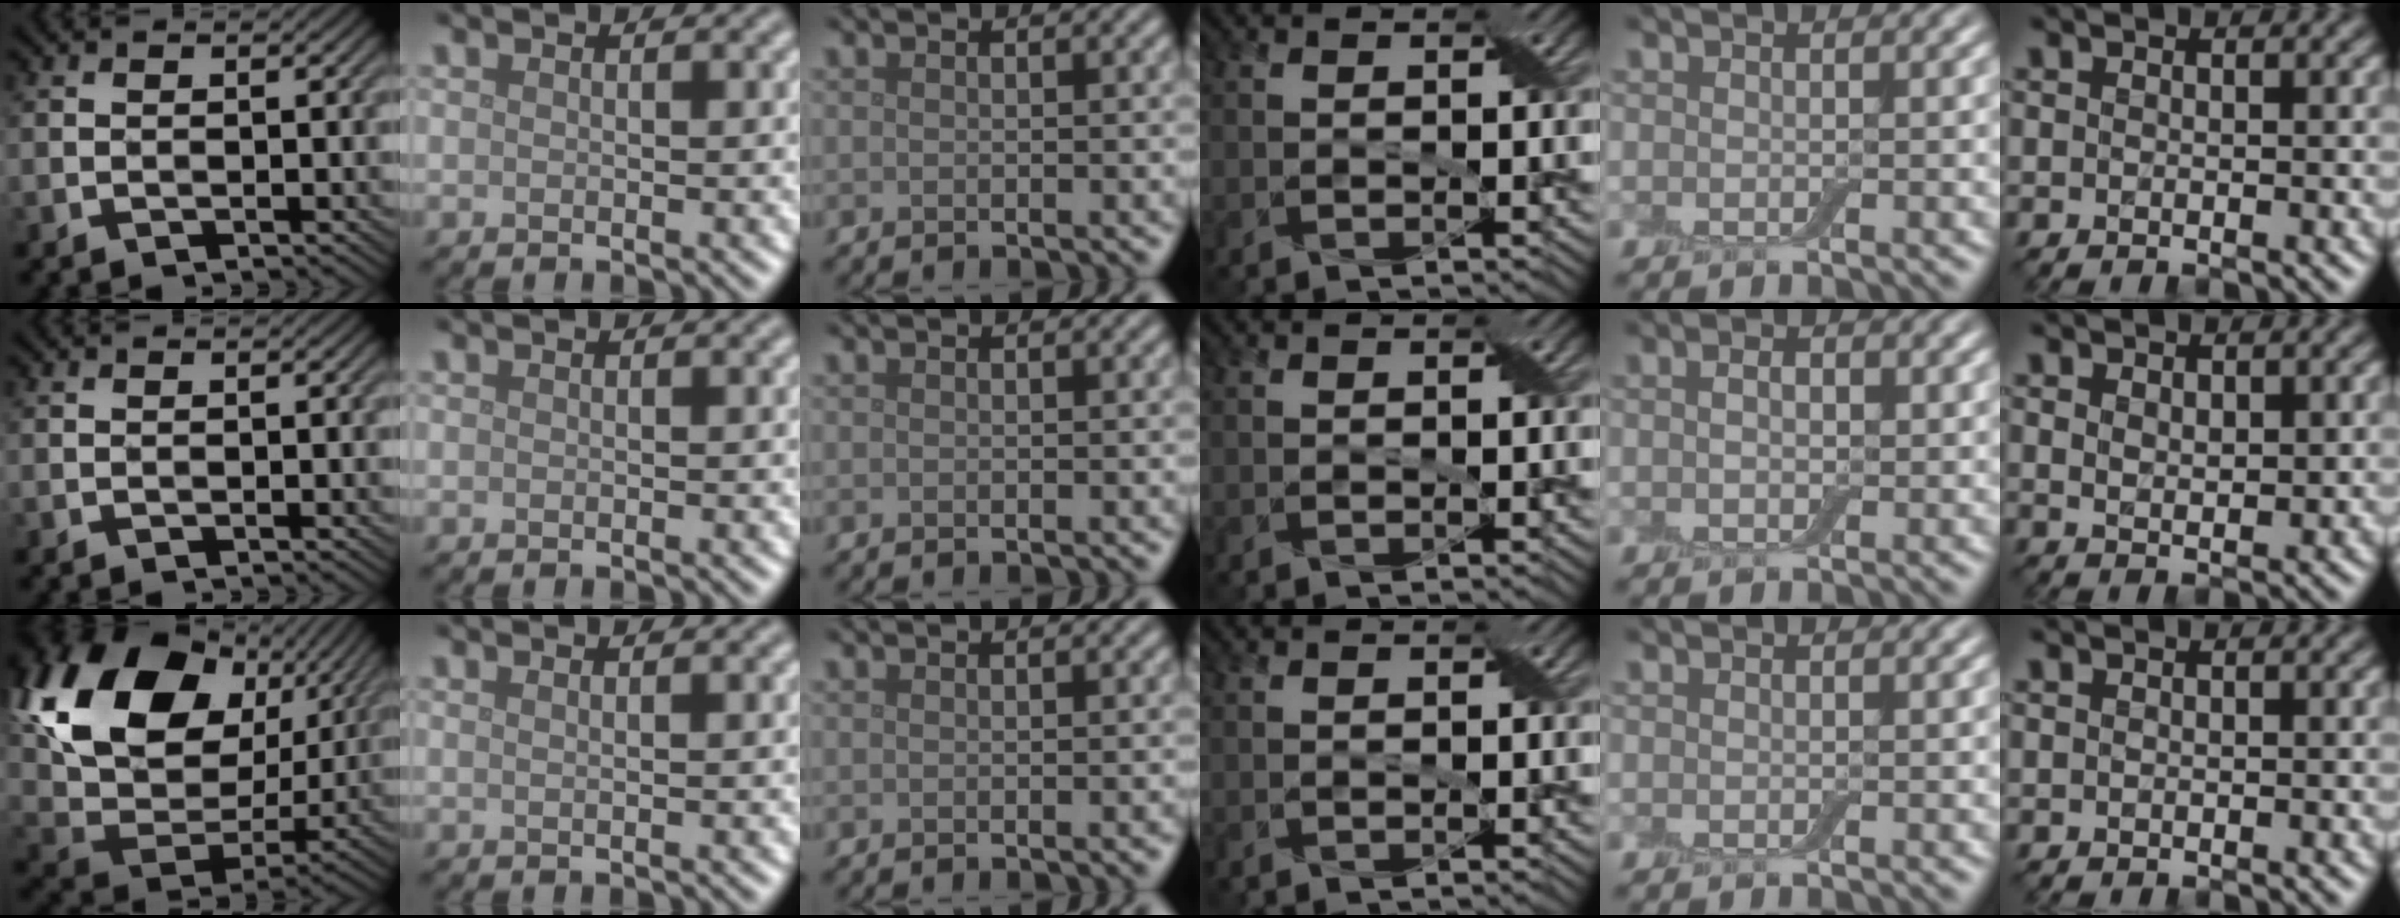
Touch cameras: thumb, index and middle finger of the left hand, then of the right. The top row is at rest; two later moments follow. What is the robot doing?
{"motion": "peel", "object": "adhesive wrap"}